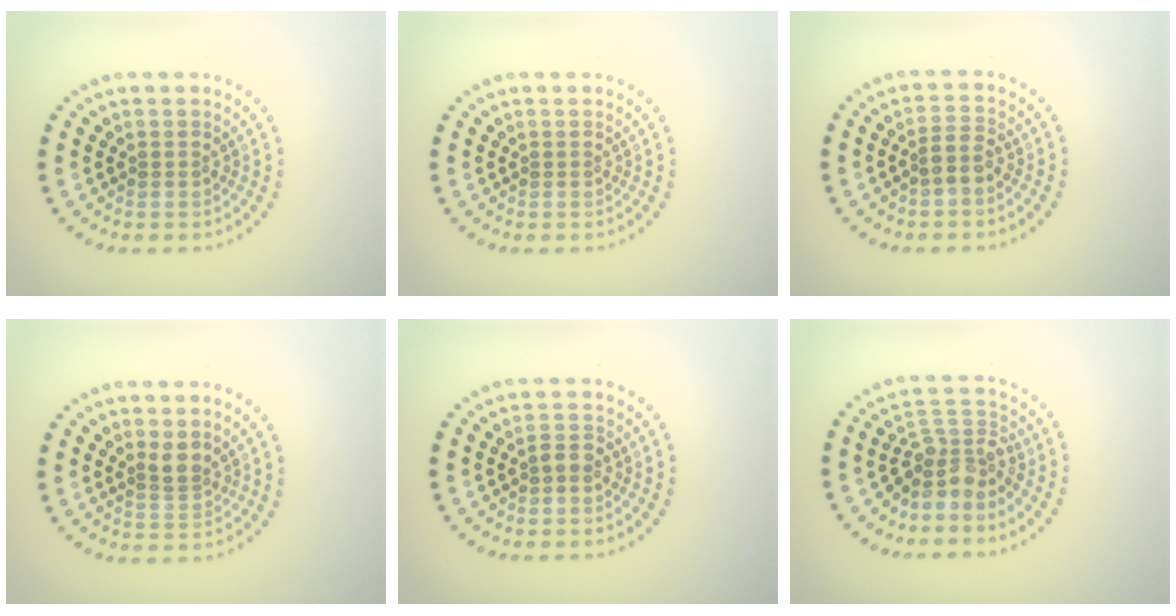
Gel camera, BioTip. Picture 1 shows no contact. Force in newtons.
{"total": 0.0}
{"total": 2.1, "press": 1.8, "slide": 1.0}
{"total": 1.5, "press": 1.2, "slide": 0.9}
{"total": 1.4, "press": 1.3, "slide": 0.4}
{"total": 3.7, "press": 2.8, "slide": 2.4}